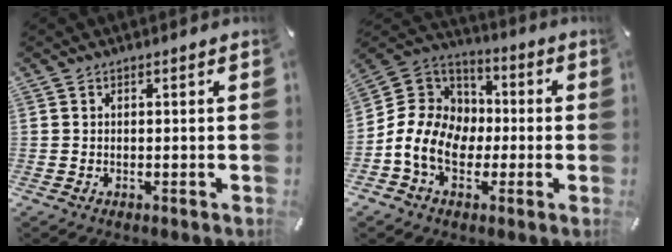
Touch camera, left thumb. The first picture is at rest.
{"total": 13.1, "force": [-3.7, 10.9, 6.2], "torque": [-0.143, 0.020, -0.065]}